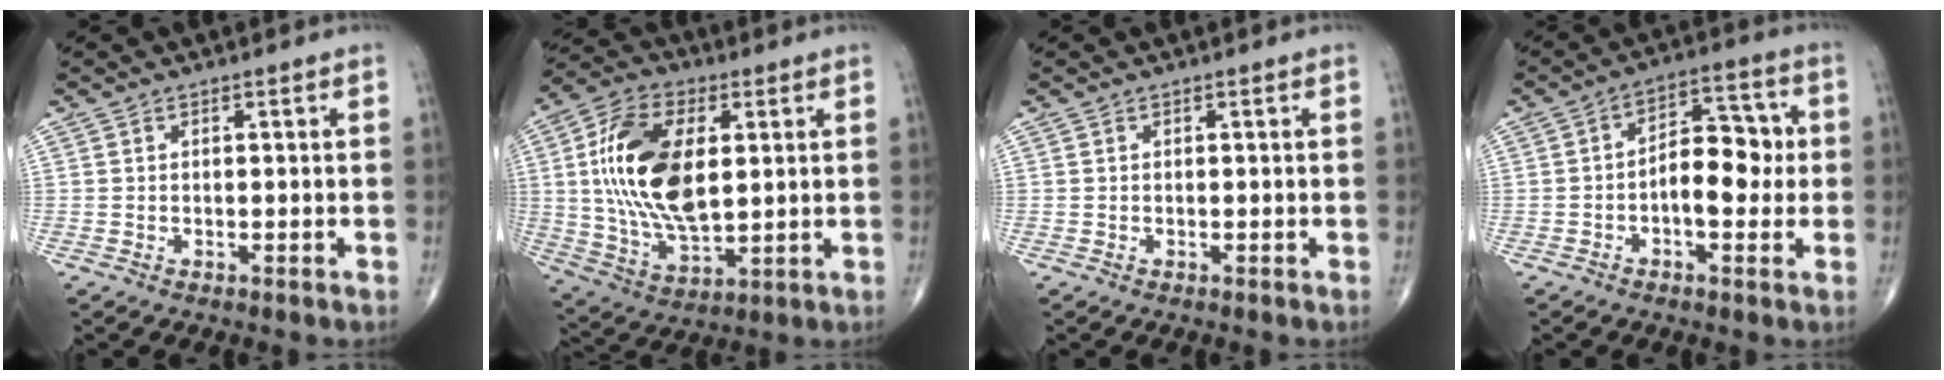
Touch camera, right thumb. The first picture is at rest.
{"total": 19.1, "force": [3.0, 10.1, 16.0], "torque": [-0.303, -0.008, 0.057]}
{"total": 0.0}
{"total": 10.0, "force": [-0.7, 5.5, 8.4], "torque": [-0.101, 0.029, -0.017]}